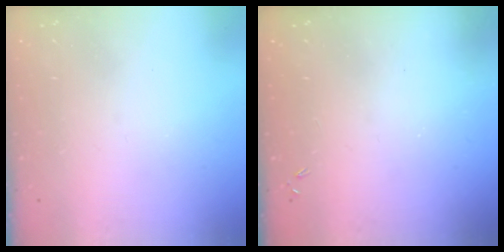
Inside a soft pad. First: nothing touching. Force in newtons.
{"total": 0.0}